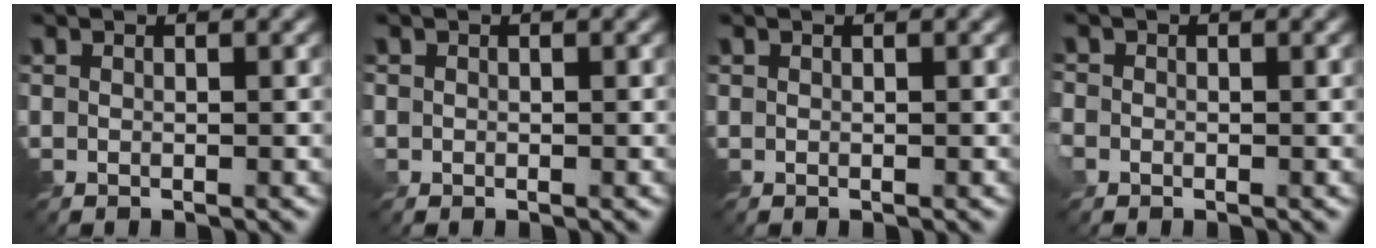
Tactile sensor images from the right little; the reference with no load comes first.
{"total": 0.7, "force": [0.0, 0.7, 0.1], "torque": [-0.003, 0.000, -0.004]}
{"total": 0.0}
{"total": 2.5, "force": [-0.7, 2.2, 1.0], "torque": [-0.039, 0.002, -0.012]}